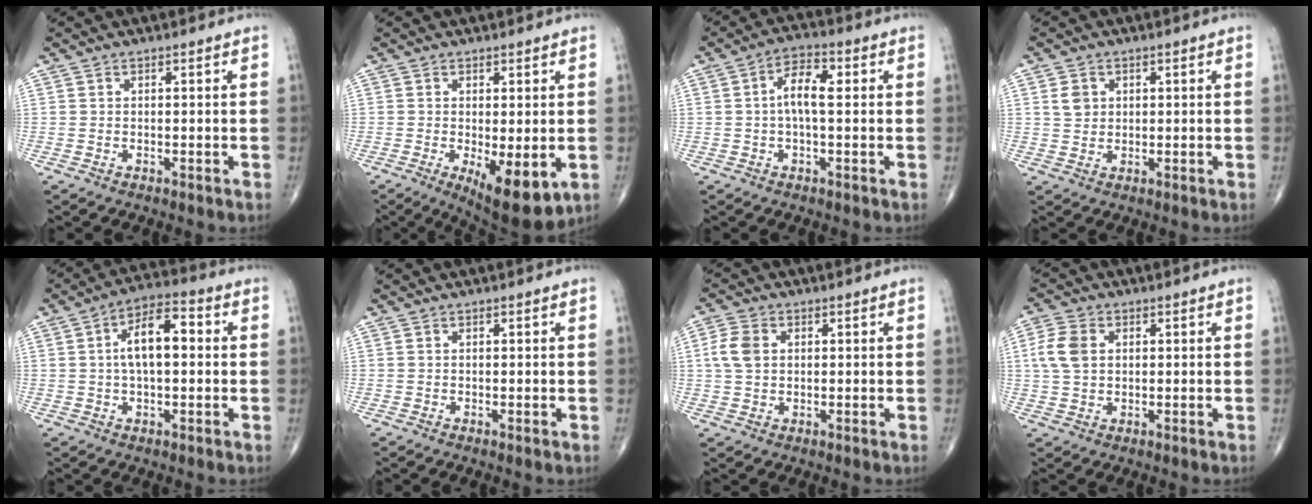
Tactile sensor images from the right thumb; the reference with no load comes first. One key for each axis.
{"total": 9.7, "fx": -2.5, "fy": 3.4, "fz": 8.7, "tx": -0.123, "ty": -0.024, "tz": -0.028}
{"total": 6.2, "fx": 0.5, "fy": 2.6, "fz": 5.6, "tx": -0.098, "ty": 0.019, "tz": -0.001}
{"total": 3.3, "fx": 1.0, "fy": 2.8, "fz": 1.5, "tx": -0.013, "ty": -0.003, "tz": 0.019}
{"total": 9.9, "fx": 1.1, "fy": 4.8, "fz": 8.7, "tx": -0.142, "ty": 0.024, "tz": 0.009}
{"total": 0.0}
{"total": 5.4, "fx": 0.9, "fy": 4.0, "fz": 3.6, "tx": -0.073, "ty": 0.006, "tz": 0.013}
{"total": 6.5, "fx": 1.2, "fy": 4.7, "fz": 4.4, "tx": -0.092, "ty": 0.006, "tz": 0.020}